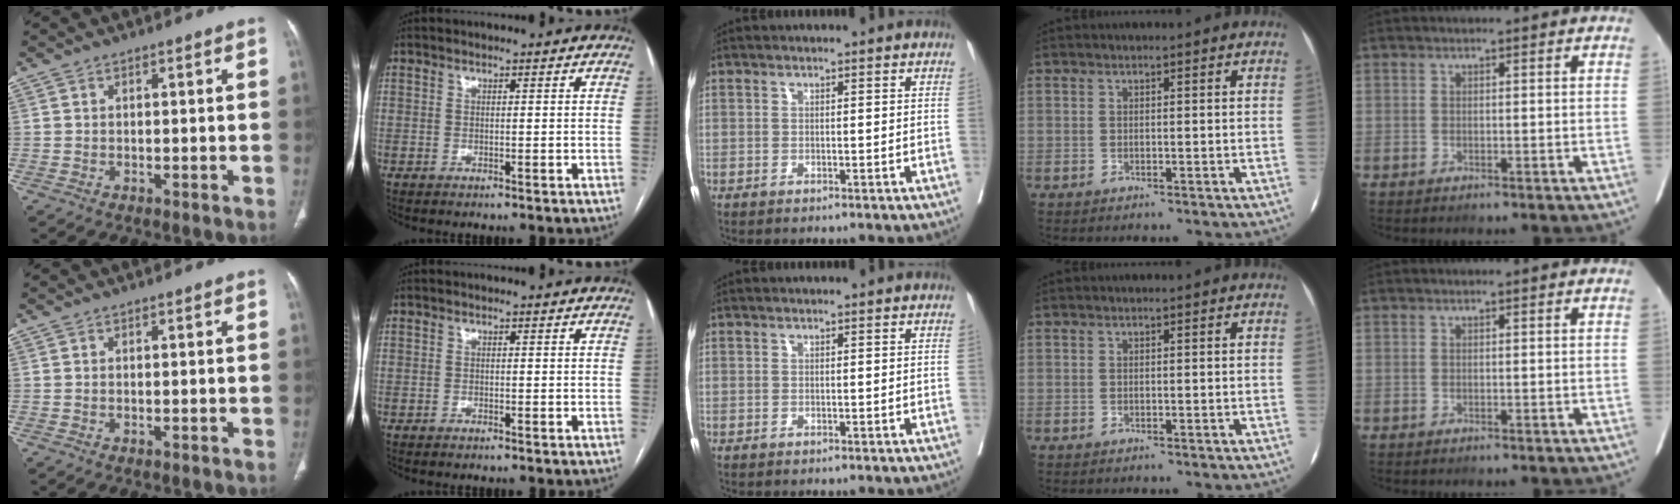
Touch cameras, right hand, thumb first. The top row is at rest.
{}